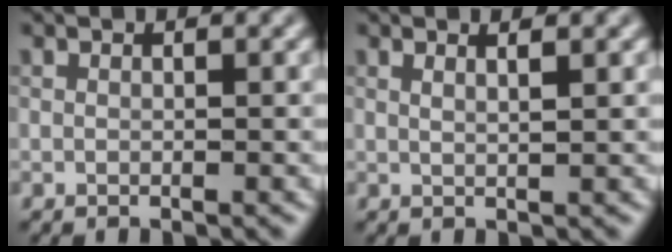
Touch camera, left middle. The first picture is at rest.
{"total": 1.2, "force": [0.6, 0.4, 0.9], "torque": [-0.006, 0.011, 0.001]}